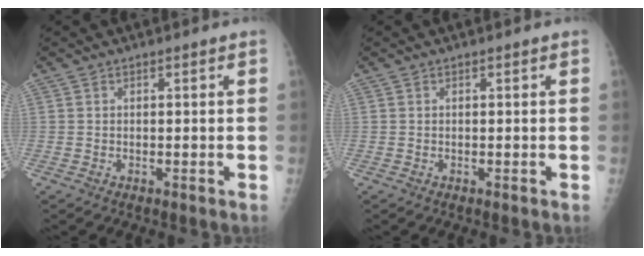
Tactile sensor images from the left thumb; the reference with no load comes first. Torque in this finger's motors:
{"motor_torque": [0.14, 0.03, 0.09, 0.05, 0.03]}